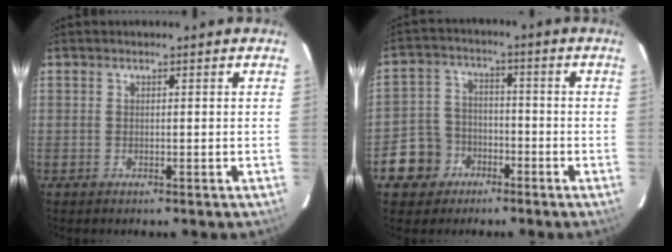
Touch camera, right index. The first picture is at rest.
{"total": 8.3, "force": [-4.1, 7.0, 1.5], "torque": [-0.061, 0.025, -0.061]}